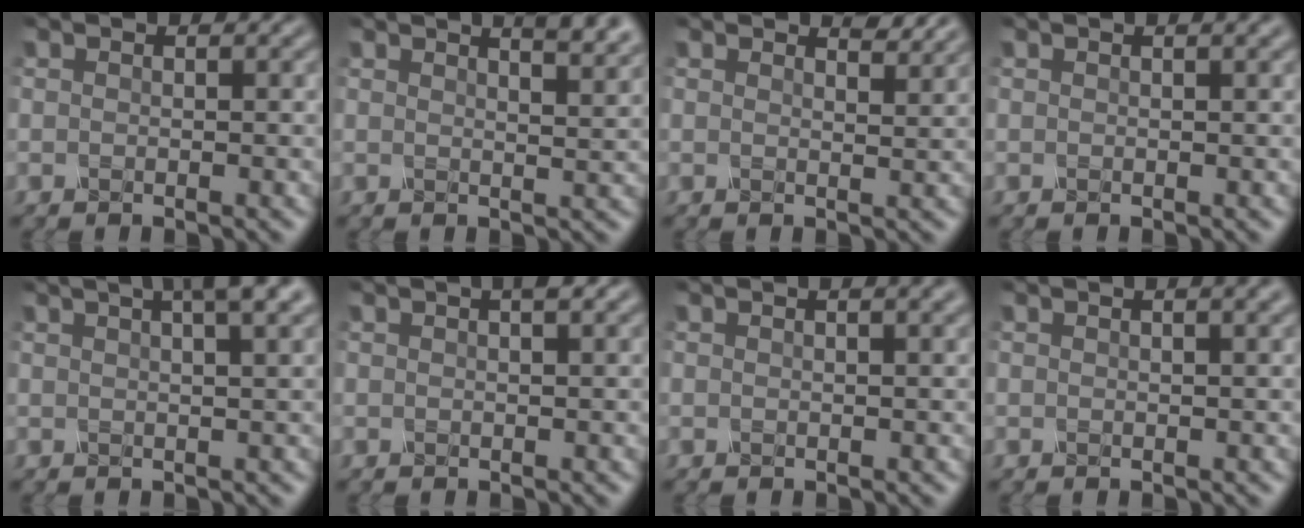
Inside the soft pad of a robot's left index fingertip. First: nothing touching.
{"total": 4.8, "force": [3.5, 1.4, 2.9], "torque": [-0.014, 0.023, 0.018]}
{"total": 1.9, "force": [1.8, 0.2, 0.6], "torque": [-0.008, -0.002, 0.022]}
{"total": 1.2, "force": [0.7, 0.3, 0.8], "torque": [-0.012, 0.000, 0.007]}
{"total": 5.2, "force": [3.0, 1.2, 4.0], "torque": [-0.037, 0.022, 0.024]}
{"total": 1.5, "force": [0.7, 0.2, 1.2], "torque": [-0.015, 0.003, 0.006]}
{"total": 2.1, "force": [1.2, 0.7, 1.6], "torque": [-0.012, 0.005, 0.008]}
{"total": 2.4, "force": [1.4, 0.8, 1.8], "torque": [-0.011, 0.006, 0.005]}